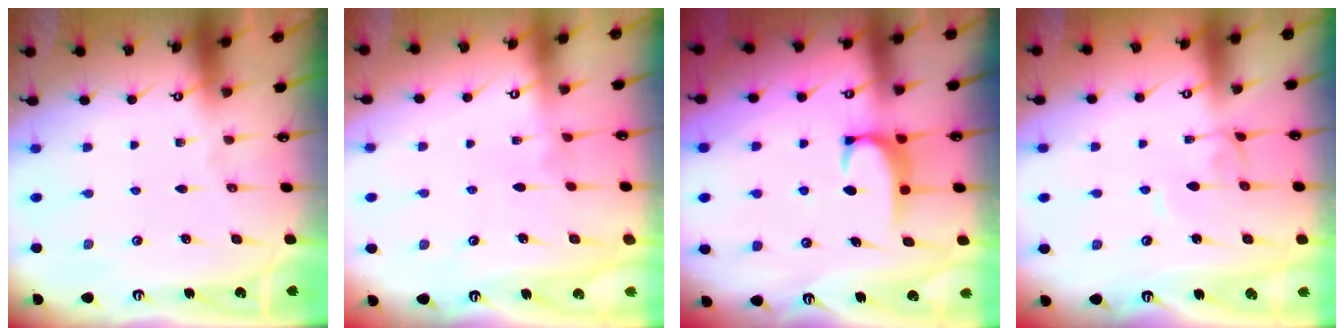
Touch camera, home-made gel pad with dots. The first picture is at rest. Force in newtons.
{"total": 4.1, "press": 4.1, "slide": 0.1}
{"total": 2.3, "press": 2.3, "slide": 0.6}
{"total": 2.1, "press": 2.1, "slide": 0.1}